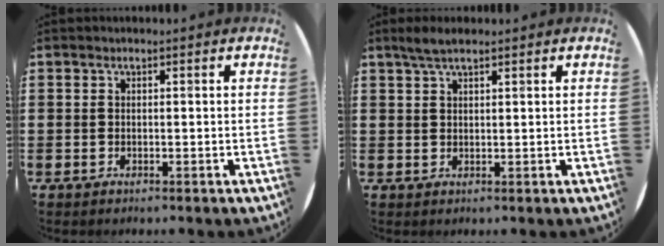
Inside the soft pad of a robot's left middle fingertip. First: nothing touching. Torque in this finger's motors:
{"motor_torque": [0.53, -0.47, 0.06, 0.02]}